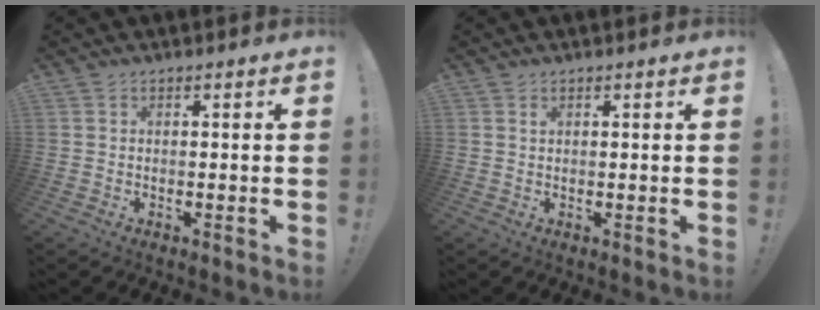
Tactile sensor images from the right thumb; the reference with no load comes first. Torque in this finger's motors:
{"motor_torque": [0.01, 0.04, -0.03, -0.09, 0.00]}